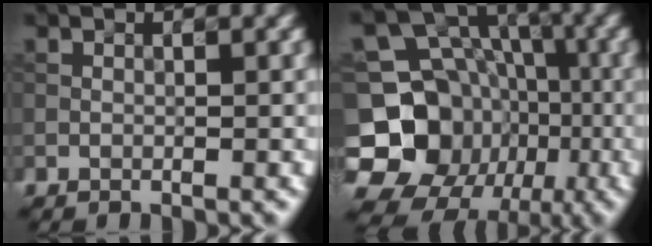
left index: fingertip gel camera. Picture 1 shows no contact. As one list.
[{"total": 17.2, "force": [-5.6, 15.0, 6.2], "torque": [-0.124, -0.007, -0.101]}]